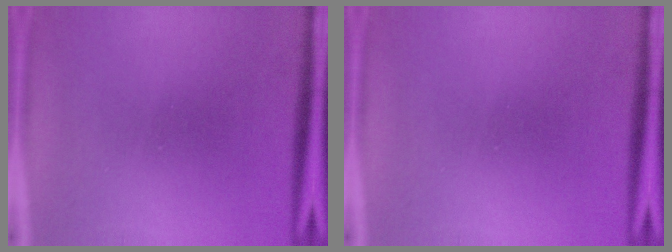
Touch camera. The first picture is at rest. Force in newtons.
{"total": 0.0}